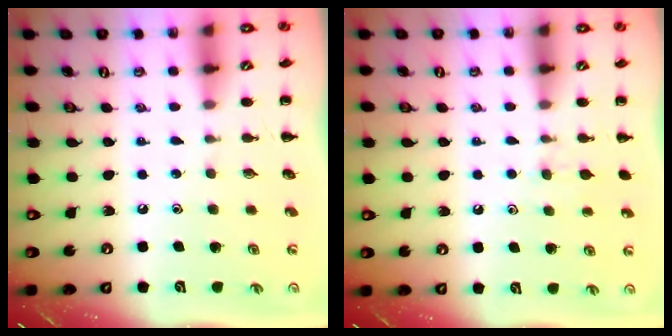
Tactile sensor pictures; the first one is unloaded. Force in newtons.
{"total": 4.5, "press": 4.3, "slide": 1.5}